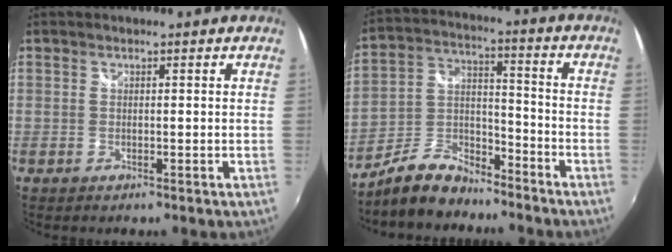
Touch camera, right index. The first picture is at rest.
{"total": 10.1, "force": [-7.9, 4.7, 4.2], "torque": [-0.097, 0.023, -0.145]}